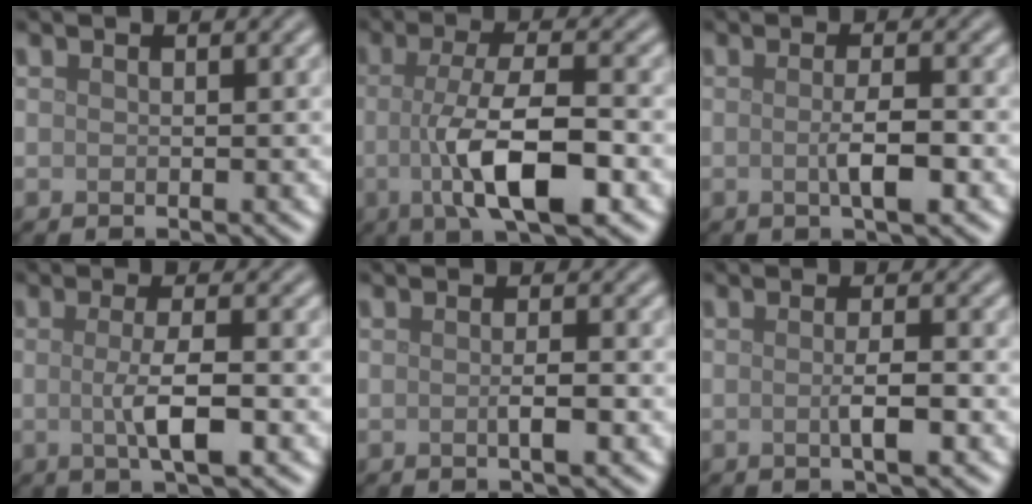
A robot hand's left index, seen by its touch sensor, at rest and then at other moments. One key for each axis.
{"total": 7.9, "fx": -1.5, "fy": 2.2, "fz": 7.4, "tx": -0.125, "ty": -0.003, "tz": -0.027}
{"total": 2.8, "fx": -0.4, "fy": 0.5, "fz": 2.7, "tx": -0.047, "ty": 0.000, "tz": -0.009}
{"total": 3.8, "fx": -0.4, "fy": 0.8, "fz": 3.7, "tx": -0.068, "ty": -0.006, "tz": -0.007}
{"total": 1.5, "fx": -0.3, "fy": 0.2, "fz": 1.5, "tx": -0.026, "ty": -0.001, "tz": -0.006}
{"total": 2.2, "fx": -0.3, "fy": 0.3, "fz": 2.2, "tx": -0.038, "ty": 0.000, "tz": -0.008}